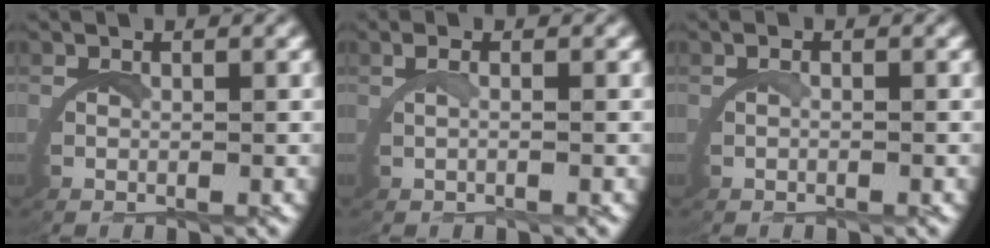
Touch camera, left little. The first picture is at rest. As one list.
[{"total": 1.2, "force": [0.0, -0.6, 1.1], "torque": [-0.030, 0.003, 0.003]}, {"total": 0.5, "force": [-0.3, -0.1, 0.4], "torque": [-0.010, 0.002, -0.005]}]